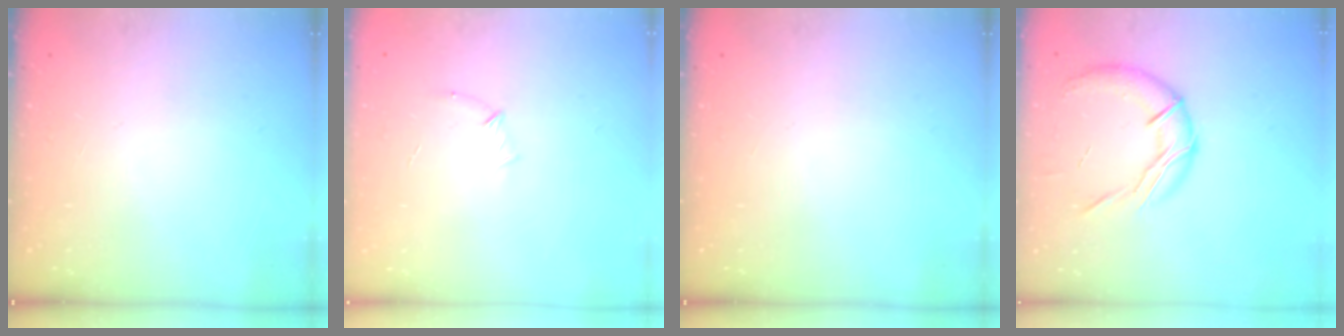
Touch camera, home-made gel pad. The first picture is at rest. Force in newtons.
{"total": 4.9, "press": 4.7, "slide": 1.2}
{"total": 0.0}
{"total": 12.1, "press": 12.0, "slide": 1.1}